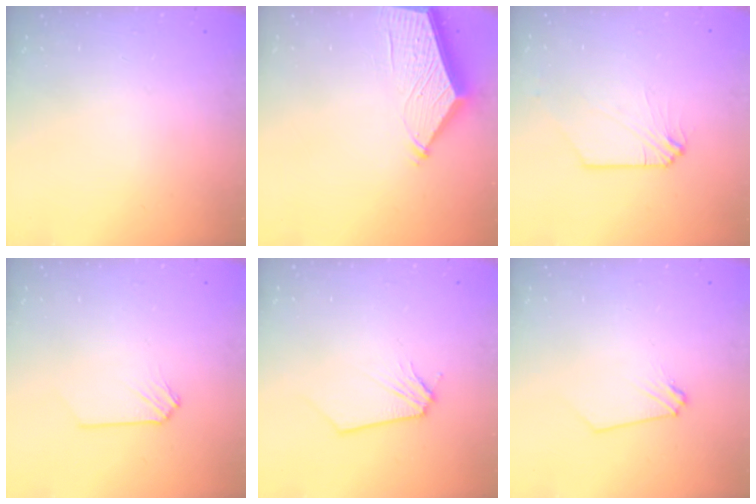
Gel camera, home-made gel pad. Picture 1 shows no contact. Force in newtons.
{"total": 10.8, "press": 10.8, "slide": 0.3}
{"total": 0.0}
{"total": 0.0}
{"total": 0.0}
{"total": 0.0}